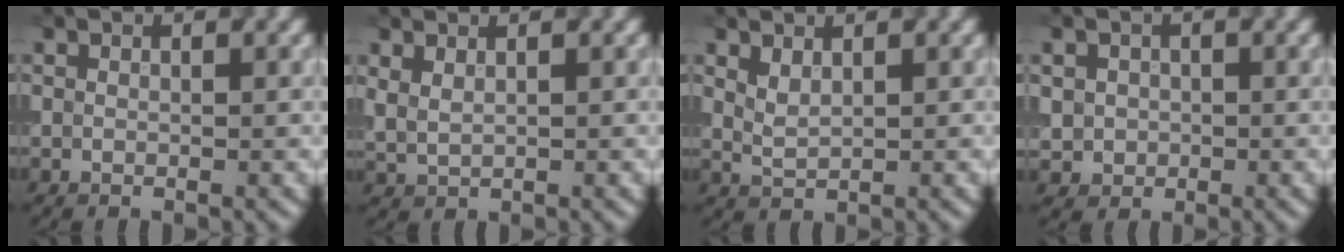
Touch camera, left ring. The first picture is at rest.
{"total": 1.4, "force": [0.9, 0.7, 0.9], "torque": [-0.021, -0.003, 0.024]}
{"total": 1.4, "force": [0.9, 0.6, 0.9], "torque": [-0.024, -0.003, 0.025]}
{"total": 1.9, "force": [0.0, 1.9, 0.5], "torque": [-0.003, -0.005, 0.002]}